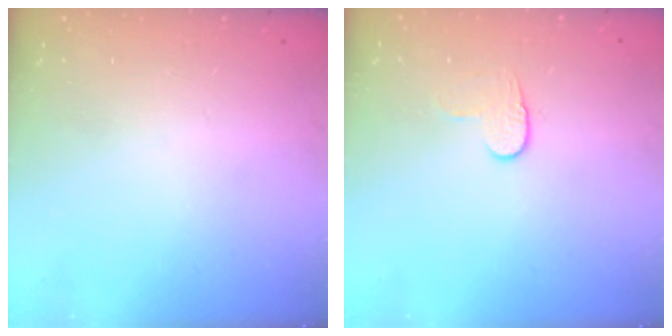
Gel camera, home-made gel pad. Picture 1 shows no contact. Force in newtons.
{"total": 6.1, "press": 6.1, "slide": 0.5}